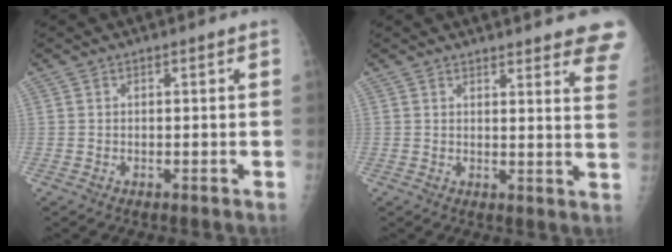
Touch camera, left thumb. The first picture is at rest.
{"total": 14.5, "force": [13.1, 2.1, 5.9], "torque": [-0.041, -0.085, 0.127]}